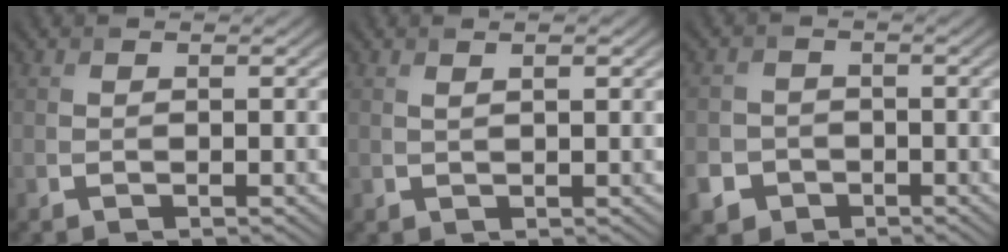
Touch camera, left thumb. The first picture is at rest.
{"total": 1.5, "force": [0.9, 0.2, 1.2], "torque": [-0.024, 0.001, 0.022]}
{"total": 4.8, "force": [-2.4, 4.0, 1.2], "torque": [-0.024, -0.010, -0.057]}